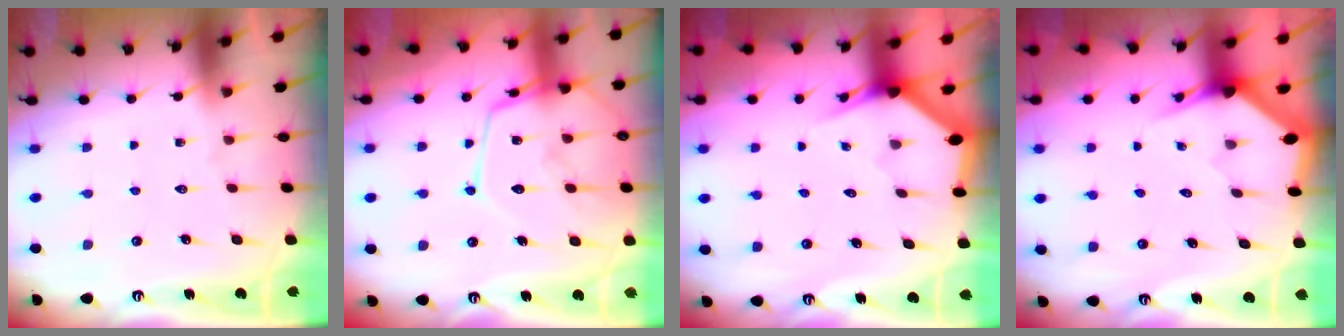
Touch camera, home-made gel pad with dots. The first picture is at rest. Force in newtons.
{"total": 15.3, "press": 15.3, "slide": 1.4}
{"total": 2.9, "press": 2.9, "slide": 0.1}
{"total": 2.9, "press": 2.9, "slide": 0.1}